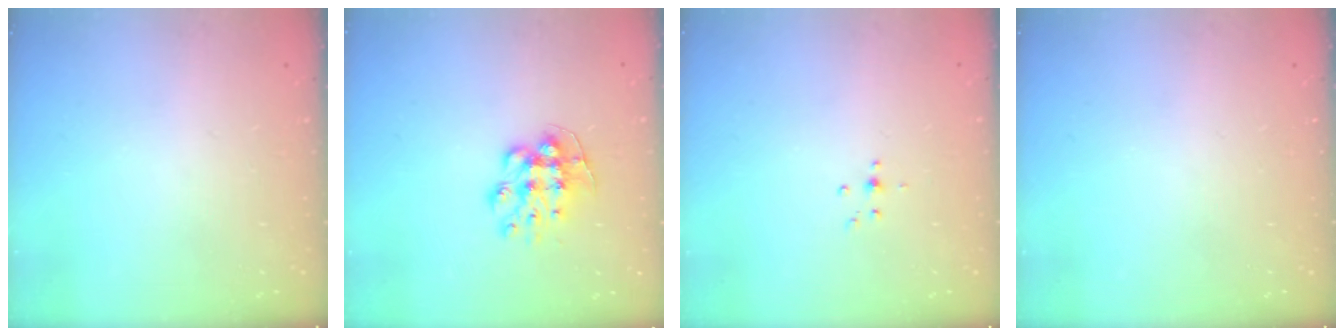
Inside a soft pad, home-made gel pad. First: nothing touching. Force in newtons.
{"total": 9.3, "press": 9.3, "slide": 0.3}
{"total": 3.0, "press": 2.9, "slide": 0.9}
{"total": 0.0}